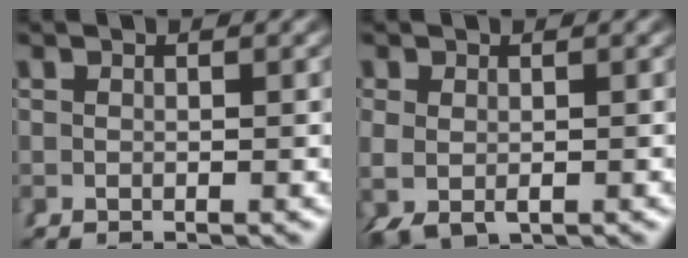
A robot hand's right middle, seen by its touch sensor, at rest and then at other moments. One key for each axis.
{"total": 2.5, "fx": -0.2, "fy": 1.8, "fz": 1.6, "tx": -0.048, "ty": -0.019, "tz": 0.014}